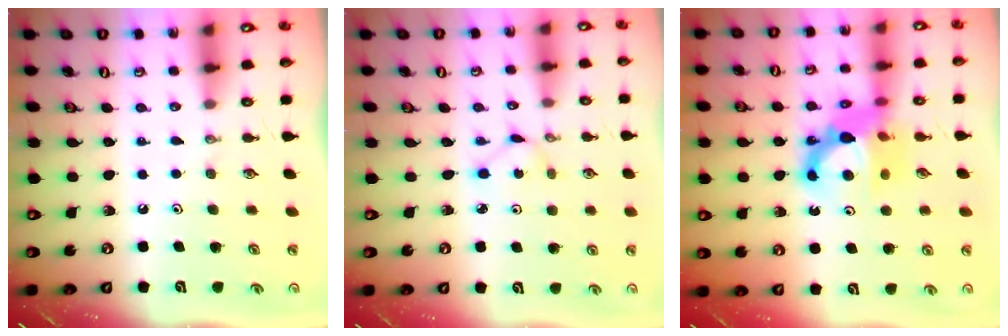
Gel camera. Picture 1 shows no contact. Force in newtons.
{"total": 1.5, "press": 1.5, "slide": 0.2}
{"total": 11.6, "press": 11.4, "slide": 2.3}